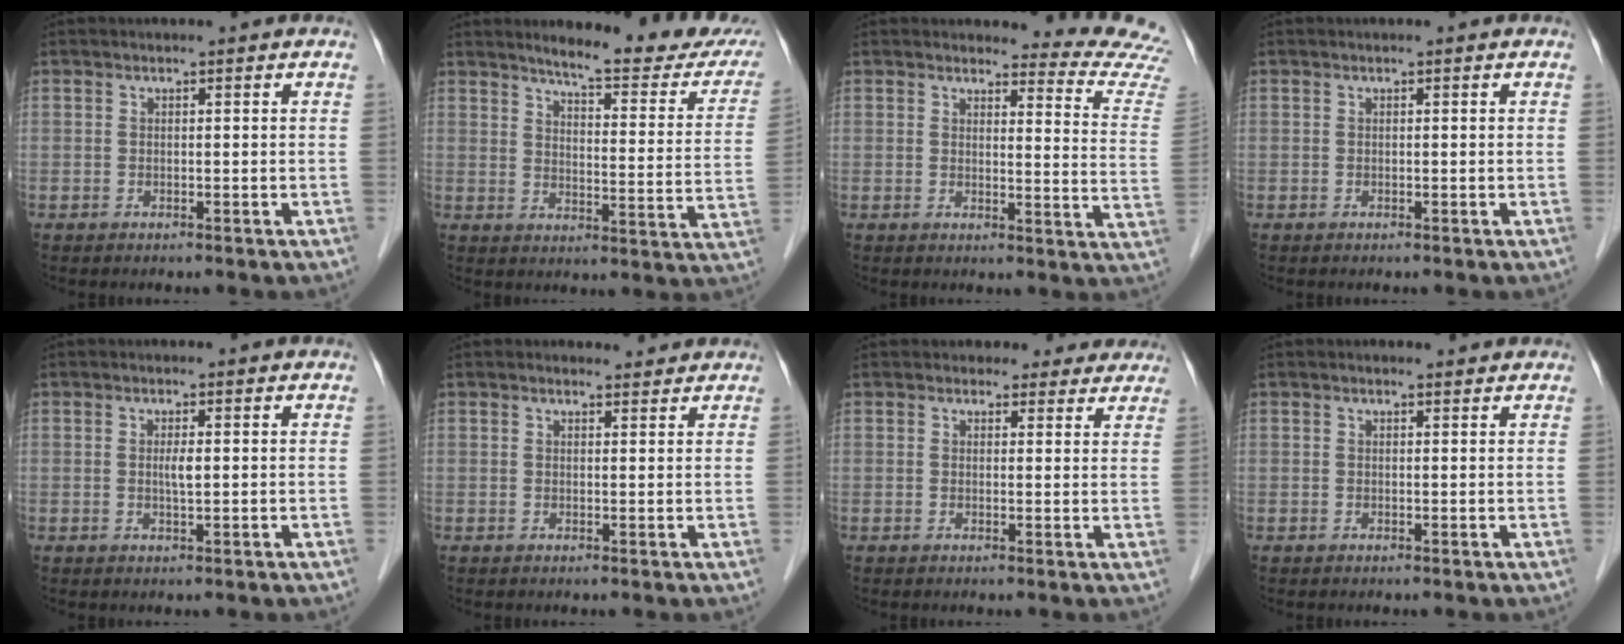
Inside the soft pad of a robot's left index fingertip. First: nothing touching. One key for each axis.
{"total": 17.3, "fx": 15.5, "fy": 2.2, "fz": 7.3, "tx": -0.082, "ty": -0.056, "tz": 0.177}
{"total": 11.7, "fx": 11.6, "fy": -0.7, "fz": 0.2, "tx": 0.012, "ty": -0.125, "tz": 0.098}
{"total": 0.0}
{"total": 1.7, "fx": 0.2, "fy": 0.2, "fz": 1.6, "tx": -0.033, "ty": 0.000, "tz": 0.003}
{"total": 2.0, "fx": 1.9, "fy": 0.5, "fz": 0.0, "tx": -0.008, "ty": 0.003, "tz": 0.024}
{"total": 6.0, "fx": 5.4, "fy": 2.5, "fz": 0.4, "tx": 0.016, "ty": -0.001, "tz": 0.046}
{"total": 1.2, "fx": 1.1, "fy": 0.4, "fz": 0.2, "tx": -0.013, "ty": 0.007, "tz": 0.014}